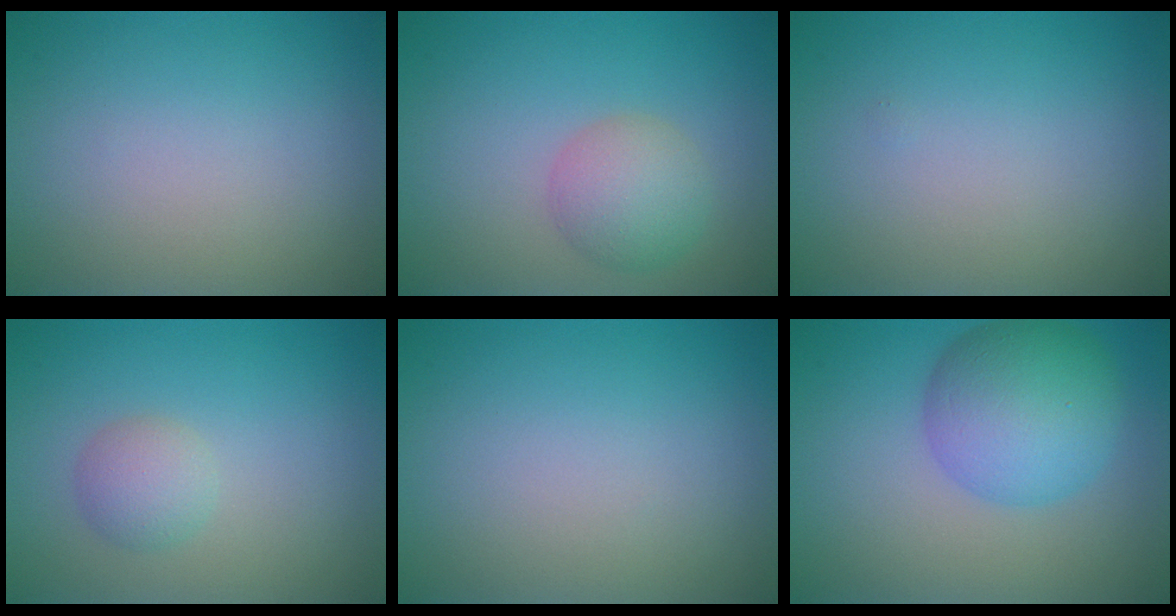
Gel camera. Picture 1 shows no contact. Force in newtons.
{"total": 3.4, "press": 3.4, "slide": 0.2}
{"total": 0.0}
{"total": 2.0, "press": 2.0, "slide": 0.1}
{"total": 0.0}
{"total": 7.1, "press": 7.1, "slide": 0.2}